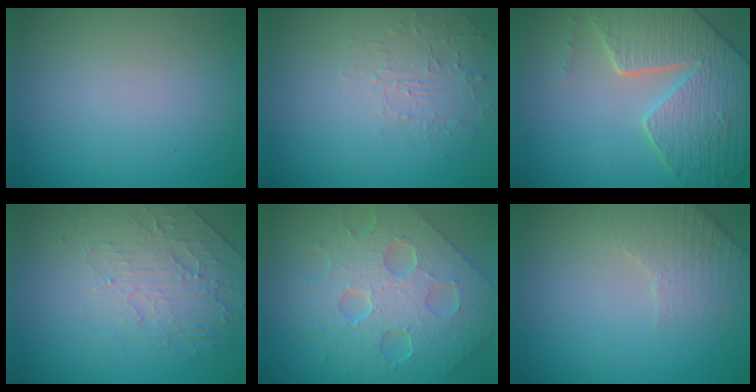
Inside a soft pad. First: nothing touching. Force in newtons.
{"total": 1.8, "press": 0.7, "slide": 1.7}
{"total": 8.6, "press": 6.1, "slide": 6.0}
{"total": 2.8, "press": 2.3, "slide": 1.6}
{"total": 8.4, "press": 6.7, "slide": 5.0}
{"total": 2.8, "press": 2.7, "slide": 0.8}